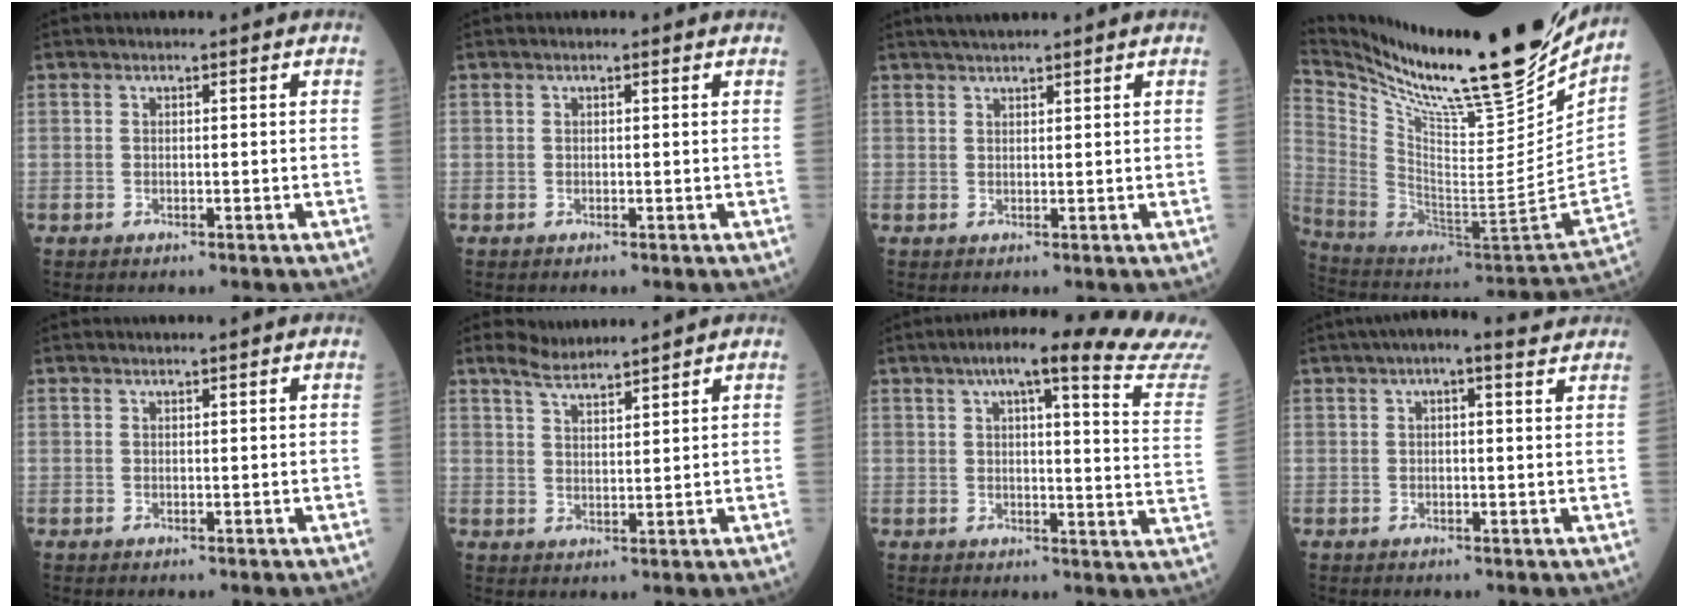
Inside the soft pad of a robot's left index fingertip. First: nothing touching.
{"total": 0.7, "force": [0.6, 0.2, 0.4], "torque": [-0.011, 0.007, 0.007]}
{"total": 4.0, "force": [3.5, 0.1, 1.8], "torque": [-0.029, 0.028, 0.060]}
{"total": 28.3, "force": [22.9, 2.2, 16.6], "torque": [-0.289, -0.071, 0.373]}
{"total": 1.2, "force": [1.1, 0.0, 0.5], "torque": [-0.005, 0.012, 0.019]}
{"total": 4.2, "force": [4.0, 0.2, 1.3], "torque": [-0.035, 0.013, 0.081]}
{"total": 19.6, "force": [17.5, -1.1, 8.9], "torque": [-0.116, -0.066, 0.195]}
{"total": 8.0, "force": [6.3, 1.7, 4.6], "torque": [-0.076, 0.032, 0.077]}